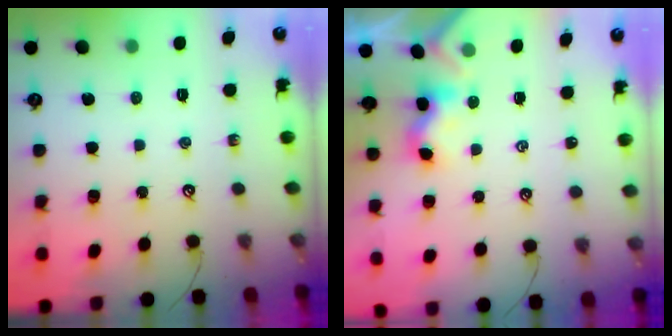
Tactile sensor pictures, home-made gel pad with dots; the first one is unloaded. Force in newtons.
{"total": 2.2, "press": 2.2, "slide": 0.3}